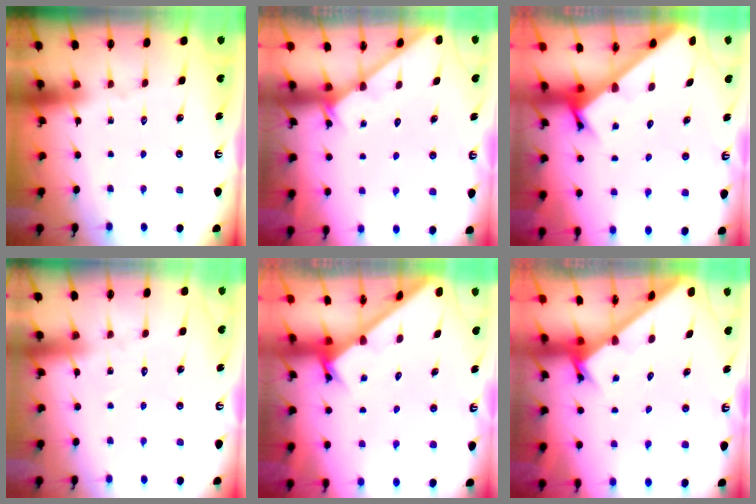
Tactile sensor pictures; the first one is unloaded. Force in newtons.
{"total": 1.2, "press": 1.2, "slide": 0.0}
{"total": 3.4, "press": 3.4, "slide": 0.2}
{"total": 4.5, "press": 4.4, "slide": 0.5}
{"total": 2.6, "press": 2.6, "slide": 0.3}
{"total": 2.7, "press": 2.7, "slide": 0.2}